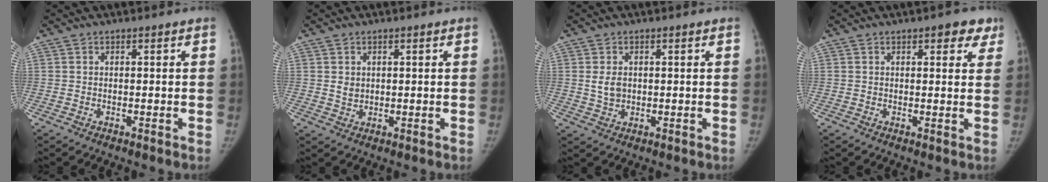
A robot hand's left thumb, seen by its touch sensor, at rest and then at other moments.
{"total": 2.1, "force": [0.6, 1.7, 1.0], "torque": [-0.010, -0.006, 0.017]}
{"total": 3.3, "force": [0.4, 2.4, 2.2], "torque": [-0.031, -0.004, 0.015]}
{"total": 4.8, "force": [2.8, 2.3, 3.1], "torque": [-0.006, -0.007, 0.027]}